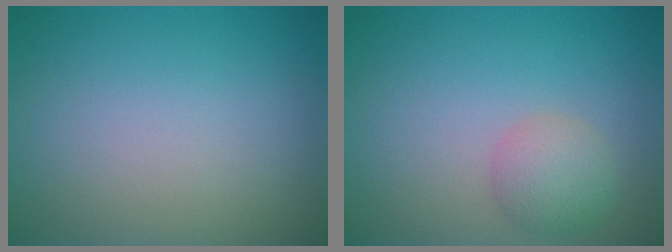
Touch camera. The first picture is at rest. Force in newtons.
{"total": 2.5, "press": 2.5, "slide": 0.1}